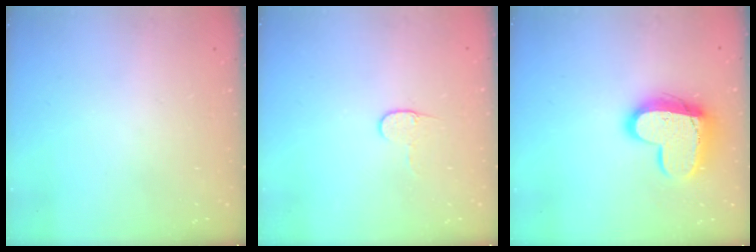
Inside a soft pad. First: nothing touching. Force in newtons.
{"total": 4.3, "press": 4.3, "slide": 0.4}
{"total": 15.3, "press": 15.2, "slide": 1.2}